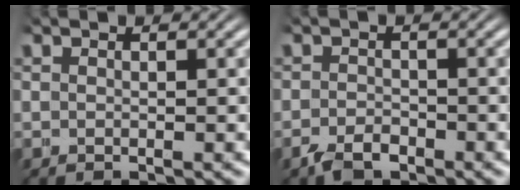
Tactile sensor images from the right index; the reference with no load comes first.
{"total": 2.3, "force": [-2.1, 0.7, -0.4], "torque": [0.001, -0.013, -0.026]}